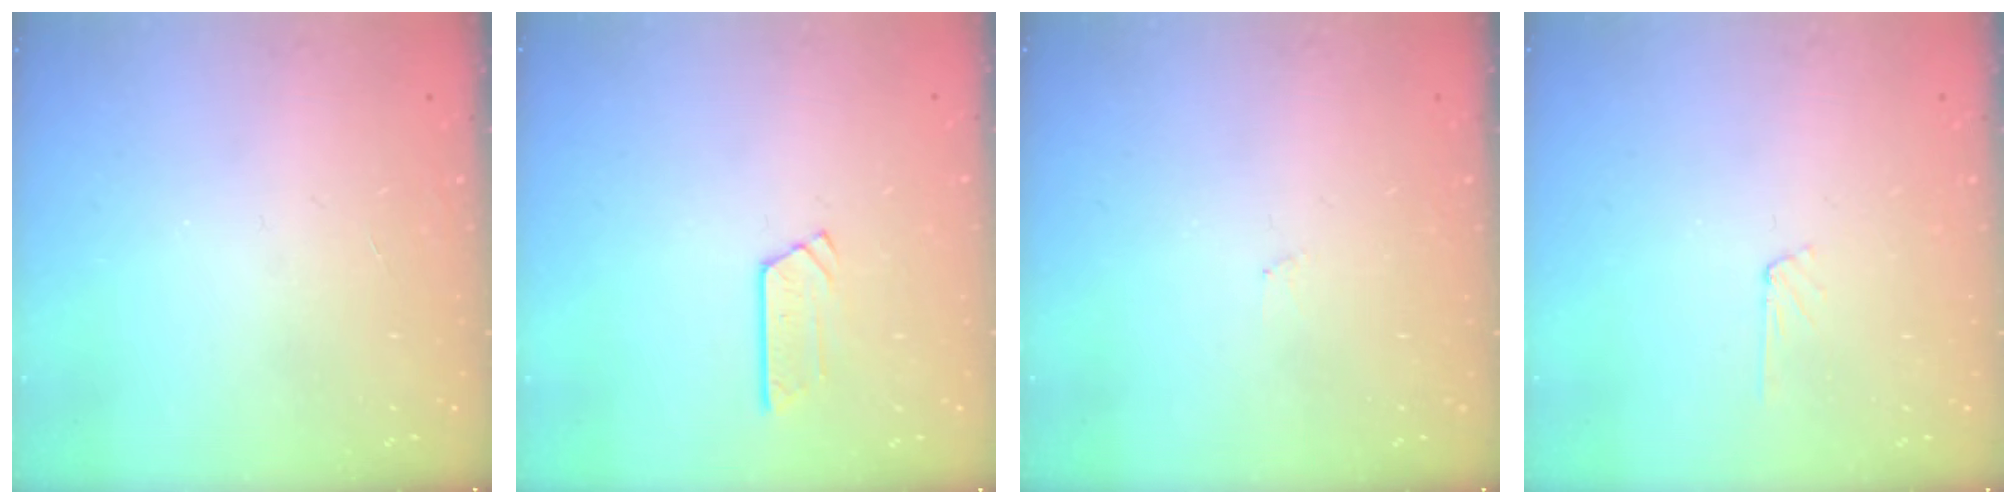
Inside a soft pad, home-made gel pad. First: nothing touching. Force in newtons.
{"total": 3.6, "press": 3.6, "slide": 0.4}
{"total": 2.8, "press": 2.8, "slide": 0.4}
{"total": 3.6, "press": 3.6, "slide": 0.4}